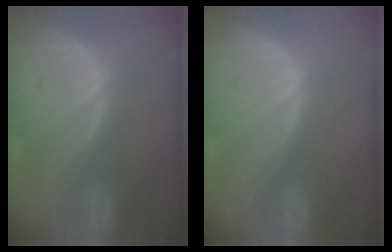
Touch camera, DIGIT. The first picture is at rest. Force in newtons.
{"total": 0.0}